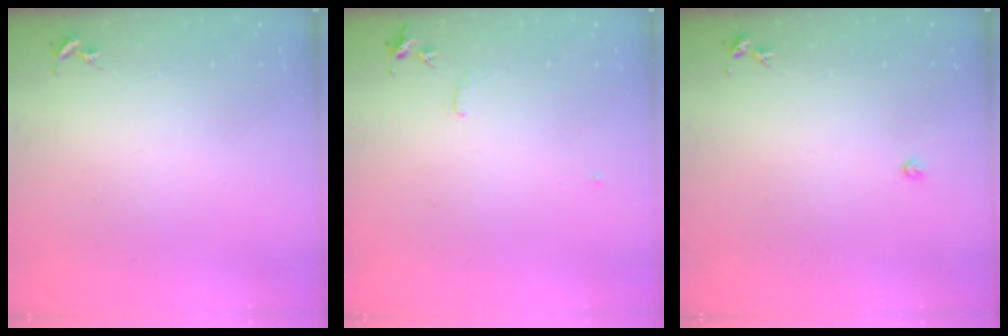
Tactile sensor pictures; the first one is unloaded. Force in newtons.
{"total": 5.6, "press": 5.5, "slide": 0.7}
{"total": 2.2, "press": 2.2, "slide": 0.3}